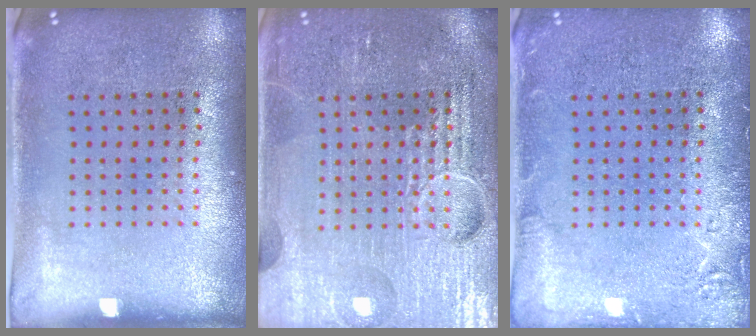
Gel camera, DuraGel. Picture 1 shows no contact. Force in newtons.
{"total": 7.2, "press": 7.2, "slide": 0.8}
{"total": 2.0, "press": 2.0, "slide": 0.4}